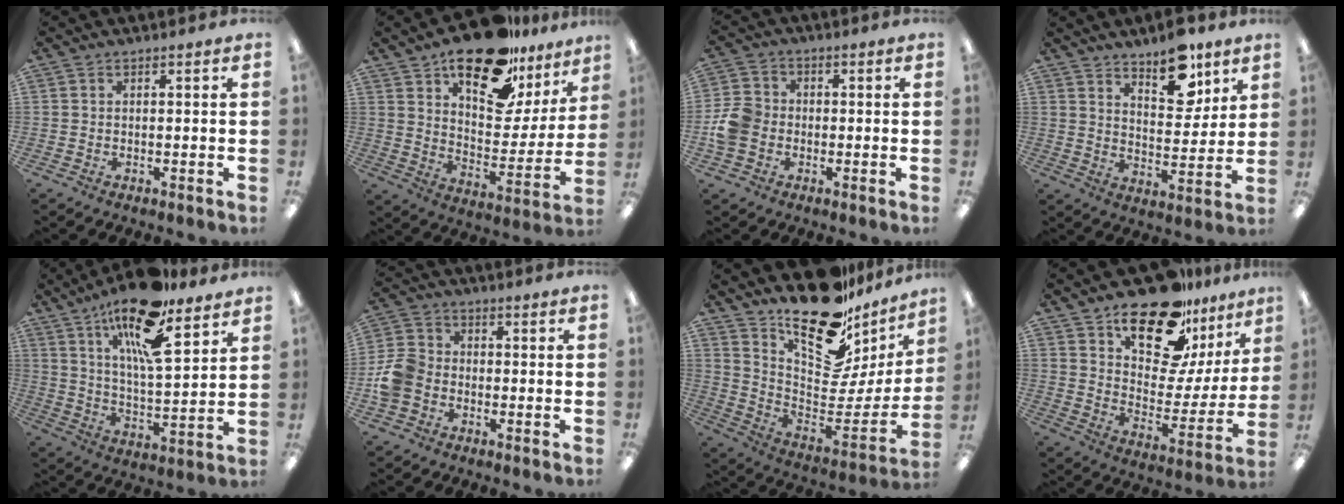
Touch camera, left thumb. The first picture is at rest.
{"total": 20.8, "force": [15.2, 9.0, 10.9], "torque": [-0.168, -0.096, 0.262]}
{"total": 7.7, "force": [-1.5, 6.5, 3.8], "torque": [-0.078, 0.018, -0.025]}
{"total": 12.0, "force": [8.8, 5.4, 6.1], "torque": [-0.065, -0.054, 0.150]}
{"total": 18.8, "force": [12.6, 5.6, 12.8], "torque": [-0.216, -0.065, 0.206]}
{"total": 8.2, "force": [-2.9, 6.6, 4.0], "torque": [-0.089, 0.030, -0.051]}
{"total": 23.3, "force": [18.1, 9.3, 11.2], "torque": [-0.153, -0.144, 0.312]}
{"total": 20.8, "force": [15.4, 9.3, 10.5], "torque": [-0.168, -0.107, 0.268]}